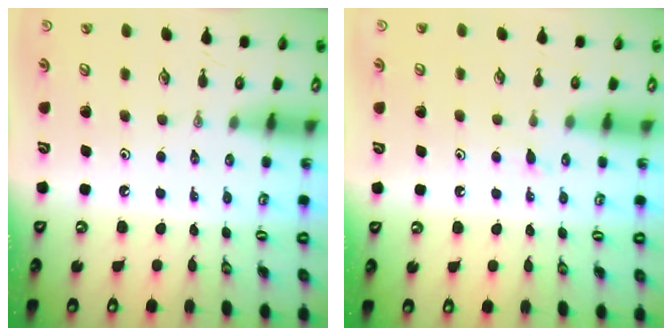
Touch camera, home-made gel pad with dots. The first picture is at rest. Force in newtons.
{"total": 5.2, "press": 5.2, "slide": 0.5}